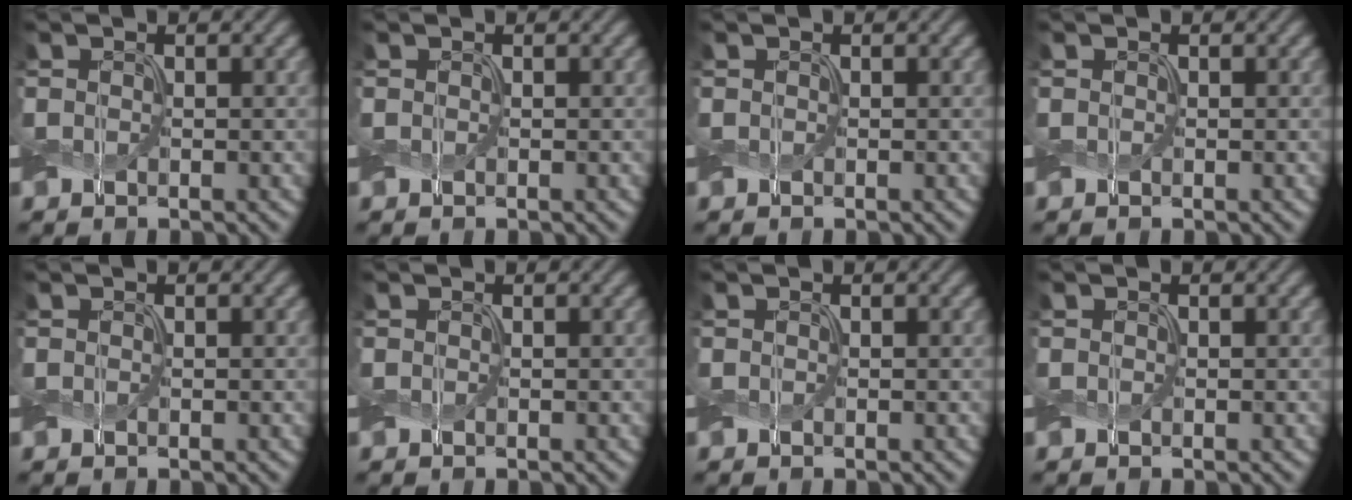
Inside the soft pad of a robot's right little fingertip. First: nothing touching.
{"total": 0.0}
{"total": 0.0}
{"total": 0.0}
{"total": 0.0}
{"total": 0.0}
{"total": 0.0}
{"total": 0.0}